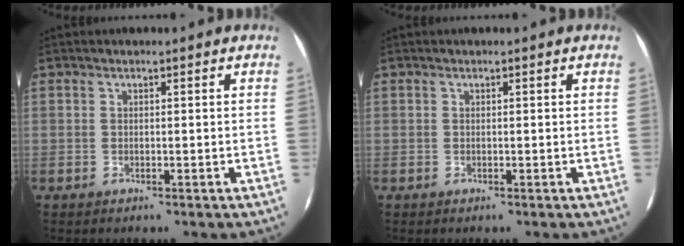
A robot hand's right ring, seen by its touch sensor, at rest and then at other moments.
{"total": 0.0}